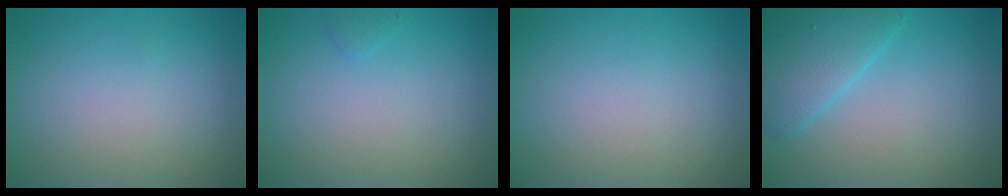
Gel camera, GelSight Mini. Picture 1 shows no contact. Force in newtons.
{"total": 0.6, "press": 0.6, "slide": 0.1}
{"total": 0.0}
{"total": 4.5, "press": 4.5, "slide": 0.2}